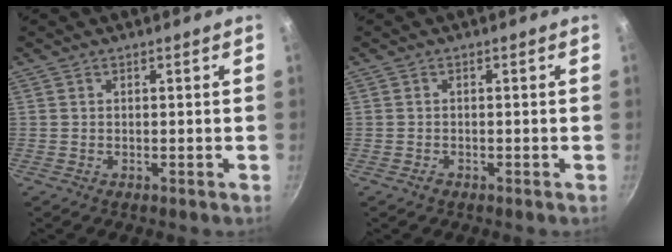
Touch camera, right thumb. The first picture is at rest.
{"total": 0.7, "force": [-0.5, 0.4, 0.3], "torque": [-0.005, 0.001, -0.011]}